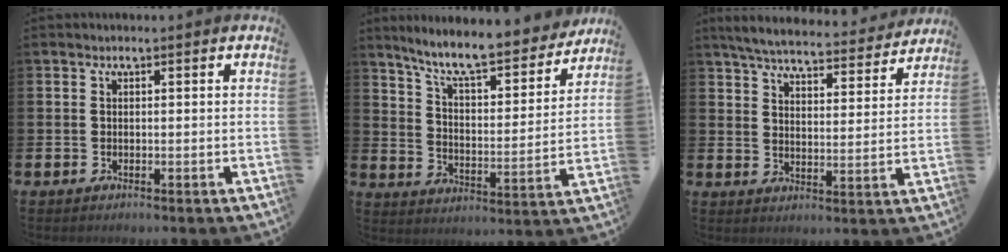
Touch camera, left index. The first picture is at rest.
{"total": 9.5, "force": [8.6, 1.5, 3.7], "torque": [-0.097, -0.063, 0.143]}
{"total": 5.9, "force": [5.7, 0.7, 1.5], "torque": [-0.049, -0.040, 0.096]}